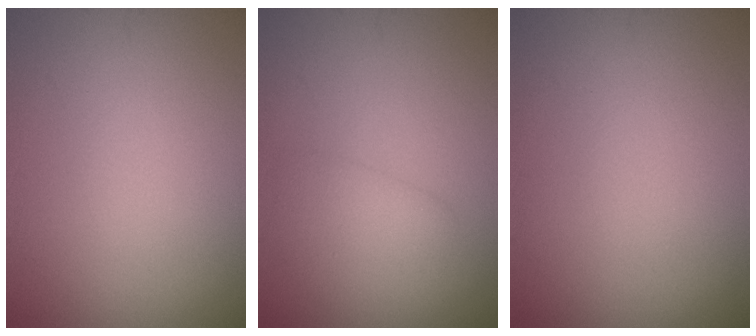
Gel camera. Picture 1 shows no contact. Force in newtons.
{"total": 2.6, "press": 2.6, "slide": 0.1}
{"total": 0.0}